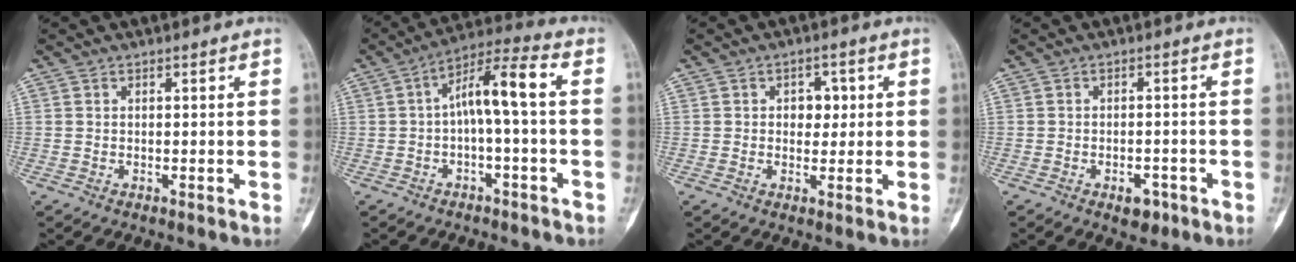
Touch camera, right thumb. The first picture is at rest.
{"total": 8.6, "force": [-0.4, 1.6, 8.5], "torque": [-0.153, 0.051, -0.011]}
{"total": 3.9, "force": [0.7, 2.9, 2.5], "torque": [-0.006, 0.002, 0.006]}
{"total": 3.7, "force": [-2.0, 2.1, 2.3], "torque": [-0.020, 0.011, -0.023]}